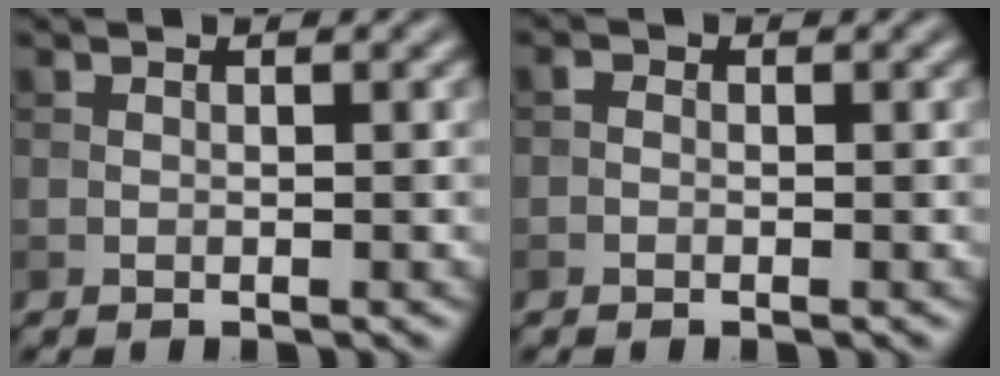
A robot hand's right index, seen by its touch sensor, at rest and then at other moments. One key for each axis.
{"total": 0.6, "fx": -0.3, "fy": 0.5, "fz": 0.3, "tx": -0.002, "ty": 0.002, "tz": -0.009}